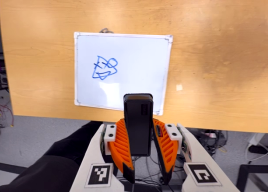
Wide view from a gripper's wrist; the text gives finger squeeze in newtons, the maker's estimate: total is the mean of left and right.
{"total": 6.8, "left": 5.1, "right": 8.5}